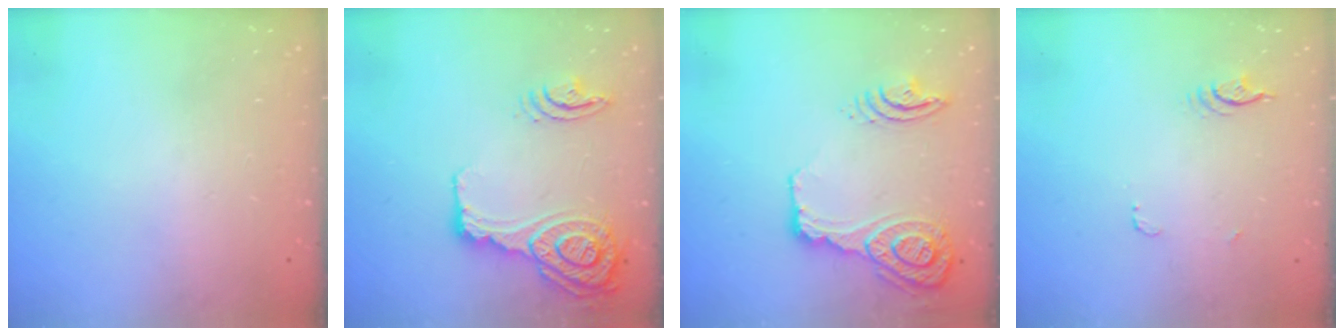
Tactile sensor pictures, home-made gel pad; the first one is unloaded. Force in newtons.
{"total": 18.9, "press": 18.6, "slide": 3.2}
{"total": 17.7, "press": 17.1, "slide": 4.4}
{"total": 3.9, "press": 3.5, "slide": 1.7}